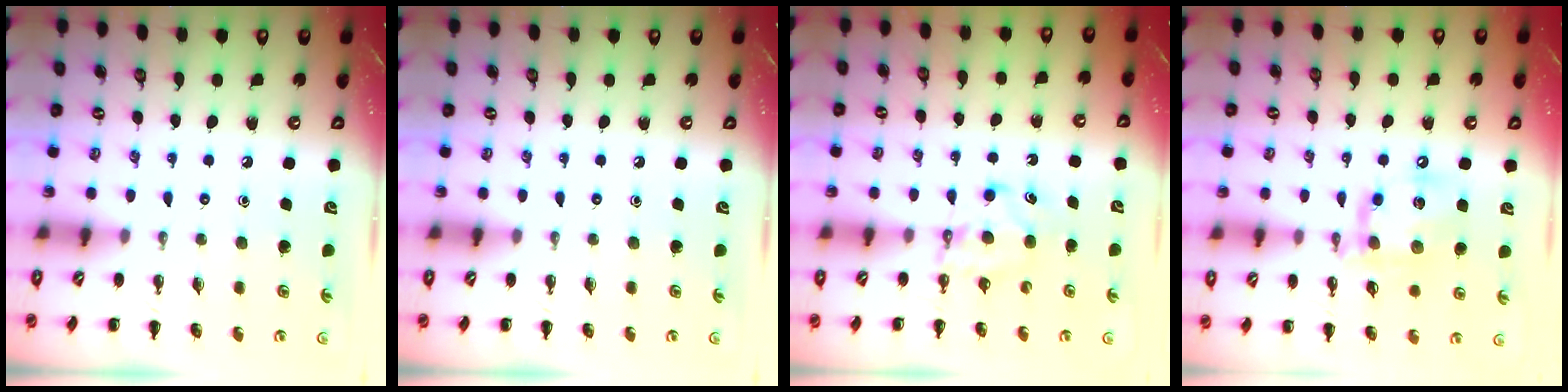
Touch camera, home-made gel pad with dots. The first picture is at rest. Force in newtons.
{"total": 0.0}
{"total": 5.2, "press": 5.2, "slide": 0.6}
{"total": 14.7, "press": 14.5, "slide": 2.0}